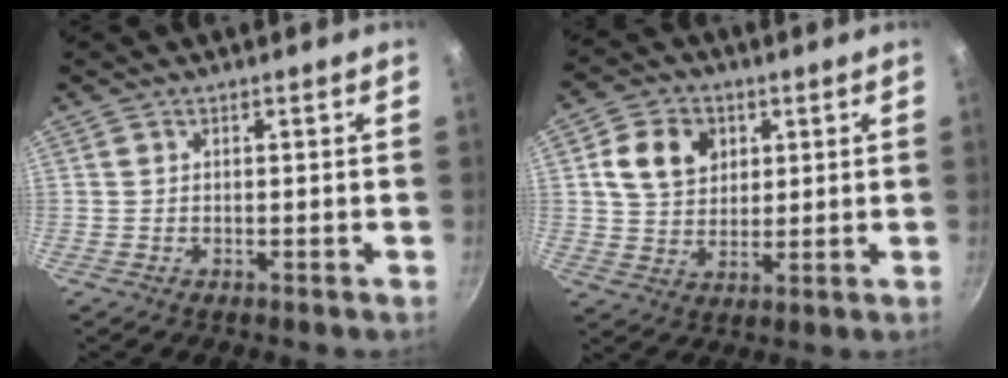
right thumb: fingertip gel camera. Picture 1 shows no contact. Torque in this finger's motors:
{"motor_torque": [-0.34, 0.51, 0.12, -0.05, 0.13]}